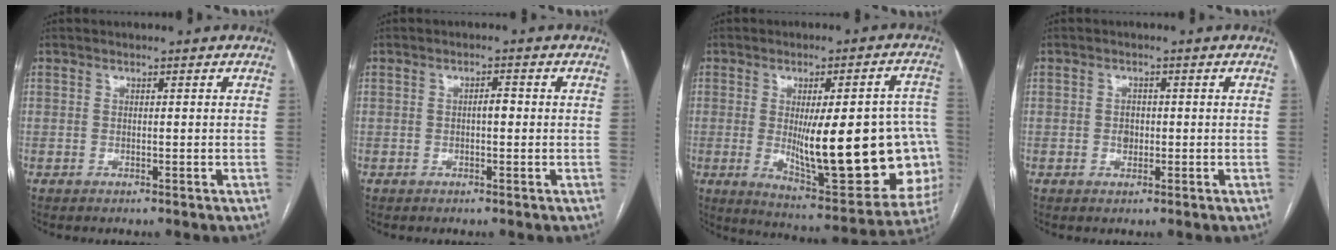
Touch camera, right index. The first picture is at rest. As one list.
[{"total": 1.5, "force": [-0.1, 0.5, 1.4], "torque": [-0.022, 0.004, -0.003]}, {"total": 24.9, "force": [-2.6, 6.3, 24.0], "torque": [-0.255, 0.005, -0.009]}, {"total": 1.8, "force": [-0.1, 1.4, 1.1], "torque": [-0.016, 0.003, 0.000]}]